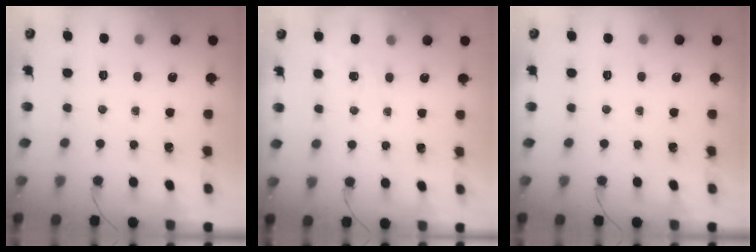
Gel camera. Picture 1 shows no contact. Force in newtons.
{"total": 4.5, "press": 4.3, "slide": 1.5}
{"total": 0.0}